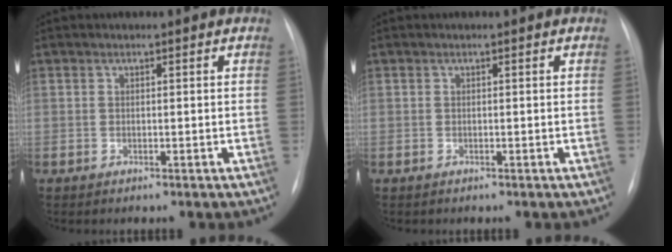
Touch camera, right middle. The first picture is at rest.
{"total": 0.0}